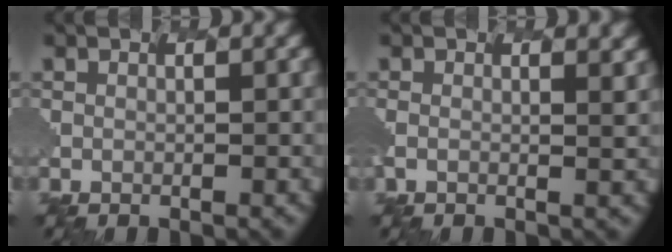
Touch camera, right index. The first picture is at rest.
{"total": 0.8, "force": [0.5, -0.1, 0.7], "torque": [-0.002, 0.007, -0.007]}